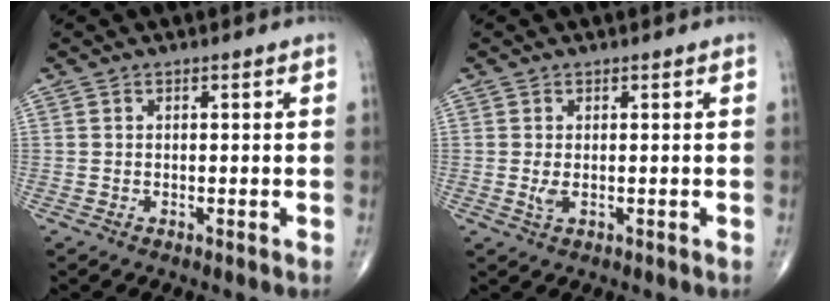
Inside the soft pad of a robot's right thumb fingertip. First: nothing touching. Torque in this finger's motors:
{"motor_torque": [0.66, -0.06, -0.01, 0.13, 0.01]}